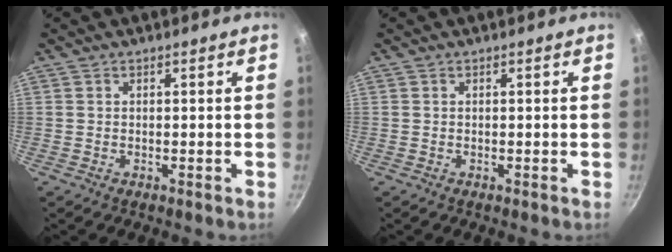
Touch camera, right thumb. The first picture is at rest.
{"total": 0.0}